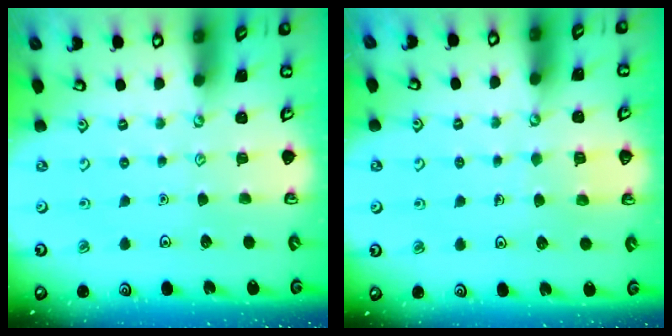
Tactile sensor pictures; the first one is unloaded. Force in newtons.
{"total": 3.6, "press": 3.6, "slide": 0.3}